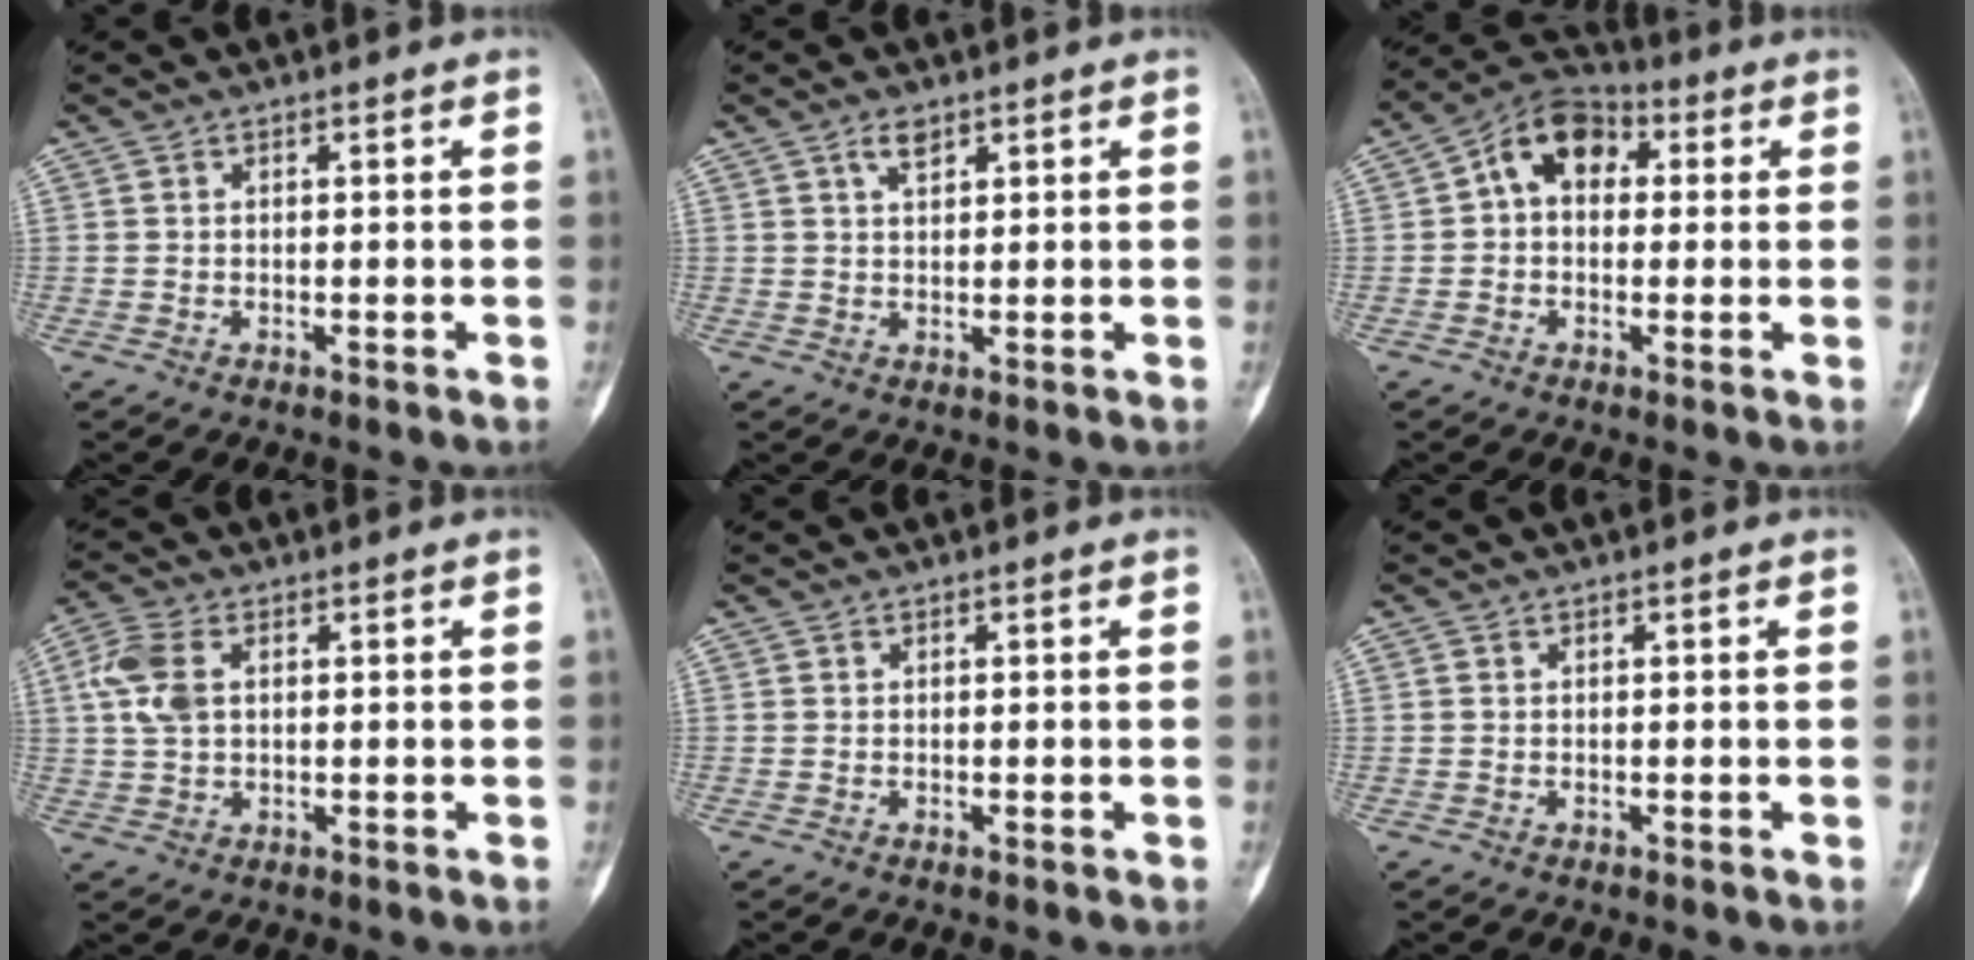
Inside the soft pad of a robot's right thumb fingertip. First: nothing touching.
{"total": 2.7, "force": [1.7, 1.3, 1.7], "torque": [-0.027, -0.007, 0.032]}
{"total": 10.2, "force": [1.9, 7.2, 7.0], "torque": [-0.090, 0.031, 0.016]}
{"total": 6.5, "force": [1.2, 4.0, 5.0], "torque": [-0.122, 0.011, 0.021]}
{"total": 0.0}
{"total": 0.0}